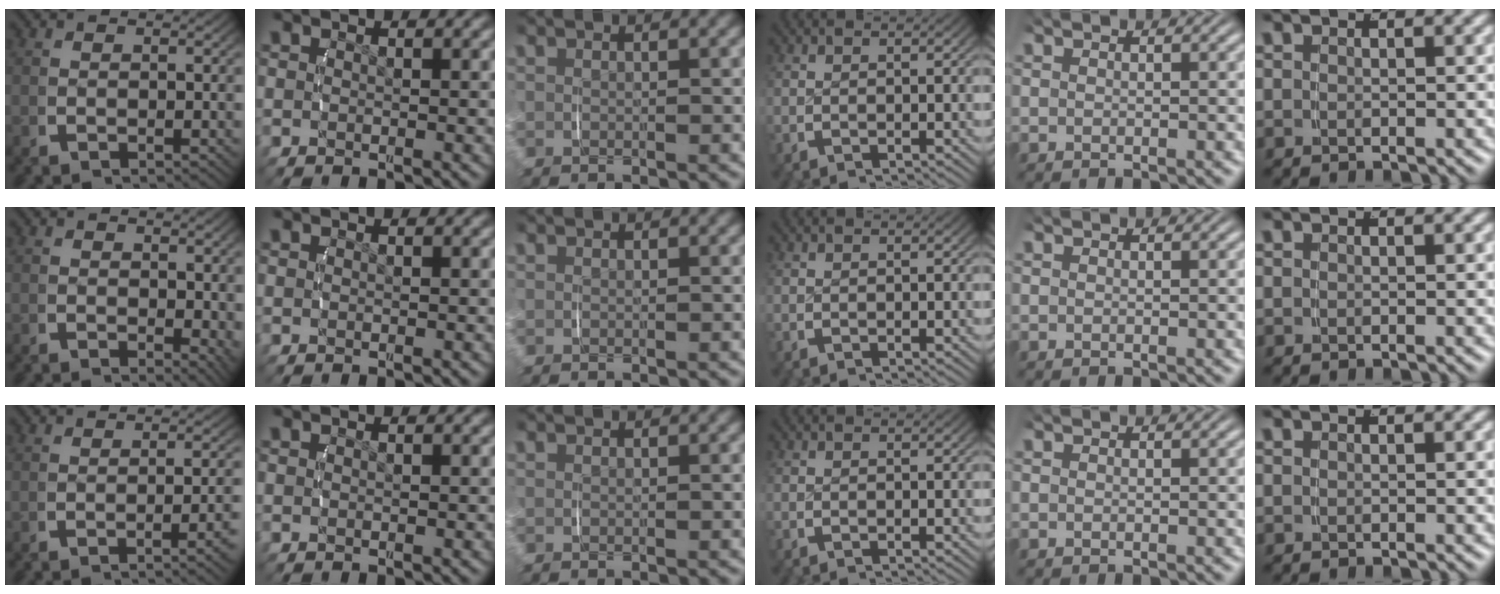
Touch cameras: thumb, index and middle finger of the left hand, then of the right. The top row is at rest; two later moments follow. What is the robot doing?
{"motion": "lift_and_place", "object": "measuring cup"}